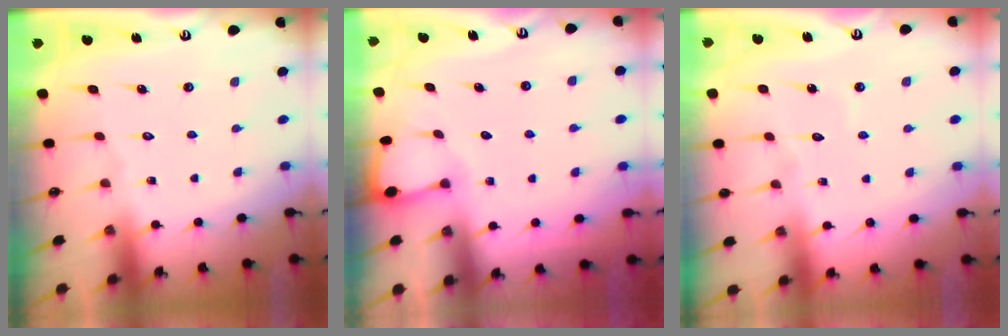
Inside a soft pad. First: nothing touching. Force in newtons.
{"total": 2.7, "press": 2.7, "slide": 0.3}
{"total": 3.4, "press": 3.4, "slide": 0.4}